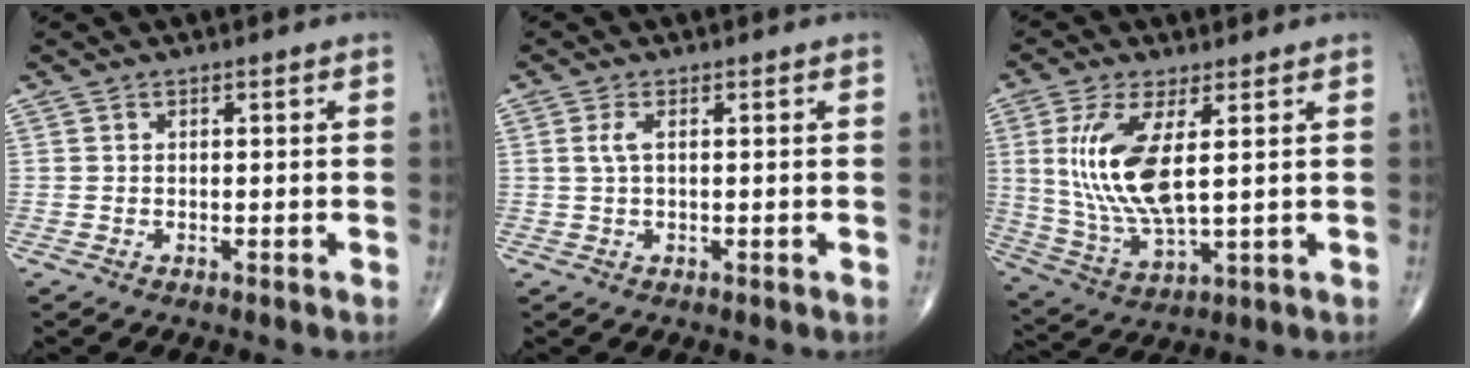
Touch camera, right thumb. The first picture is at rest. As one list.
[{"total": 2.1, "force": [0.4, 0.8, 1.9], "torque": [-0.050, 0.008, 0.011]}, {"total": 13.5, "force": [2.7, 4.8, 12.4], "torque": [-0.271, -0.019, 0.063]}]